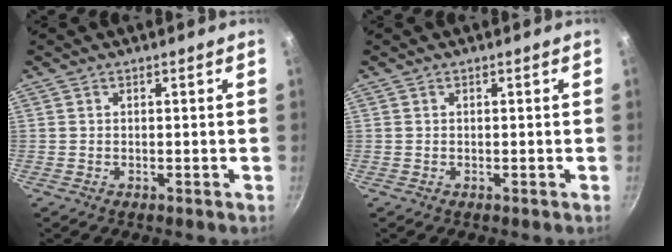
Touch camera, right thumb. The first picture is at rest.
{"total": 0.0}